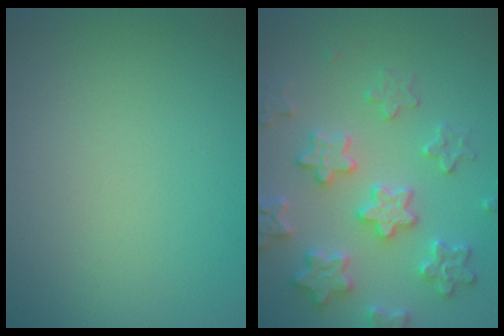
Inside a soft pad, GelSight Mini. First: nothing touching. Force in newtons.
{"total": 5.9, "press": 5.8, "slide": 1.2}